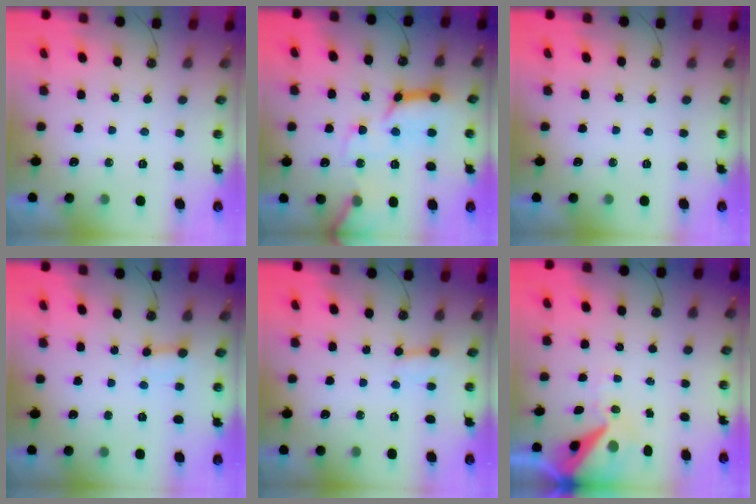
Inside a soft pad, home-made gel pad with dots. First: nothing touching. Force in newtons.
{"total": 16.3, "press": 16.2, "slide": 1.8}
{"total": 0.0}
{"total": 3.9, "press": 3.9, "slide": 0.2}
{"total": 1.9, "press": 1.9, "slide": 0.1}
{"total": 12.0, "press": 11.8, "slide": 1.9}